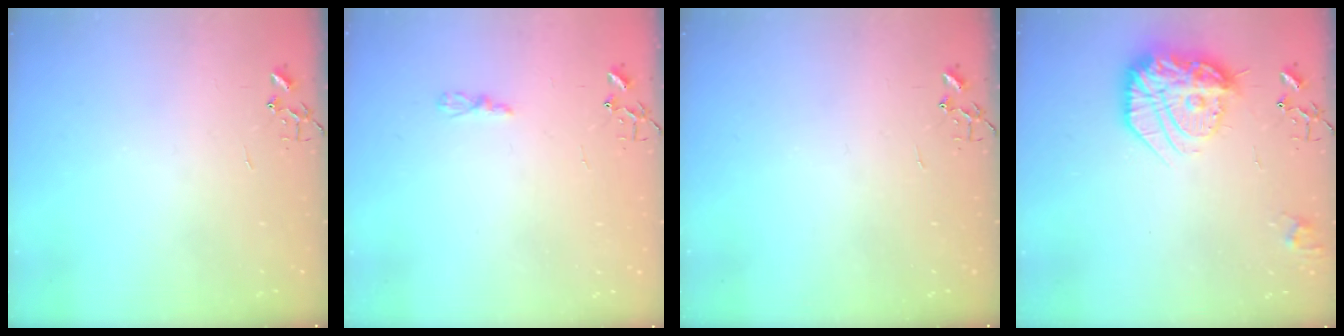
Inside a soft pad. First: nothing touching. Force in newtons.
{"total": 2.9, "press": 2.9, "slide": 0.4}
{"total": 0.0}
{"total": 22.1, "press": 22.0, "slide": 2.1}